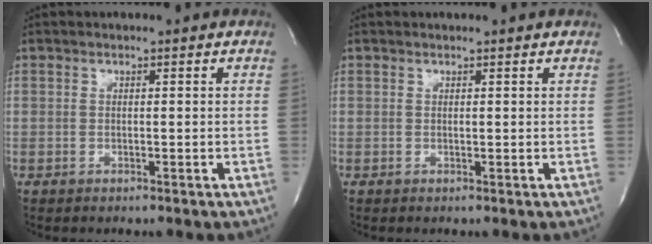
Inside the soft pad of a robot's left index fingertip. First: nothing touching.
{"total": 0.8, "force": [0.7, 0.3, 0.2], "torque": [-0.010, 0.002, 0.006]}